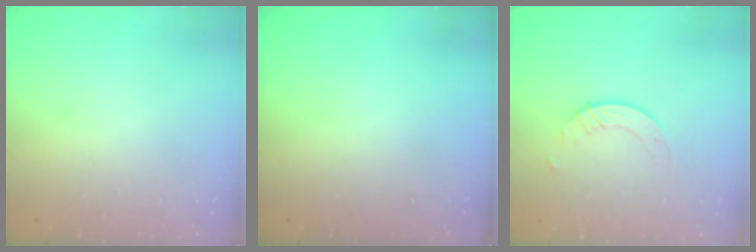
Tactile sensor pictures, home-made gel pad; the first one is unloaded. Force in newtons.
{"total": 0.0}
{"total": 3.8, "press": 3.8, "slide": 0.3}